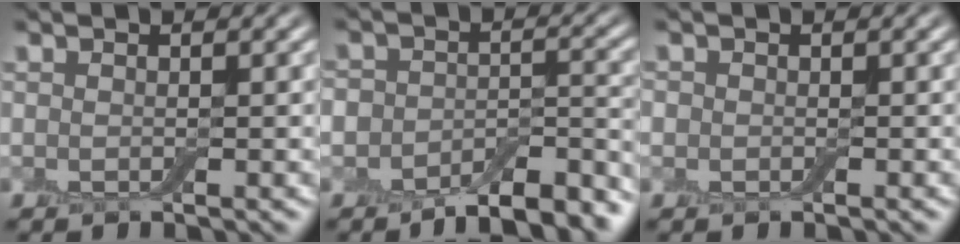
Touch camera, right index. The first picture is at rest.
{"total": 9.8, "force": [-7.7, 4.1, 4.5], "torque": [-0.048, 0.003, -0.109]}
{"total": 0.7, "force": [-0.2, 0.7, 0.1], "torque": [0.003, -0.003, -0.008]}